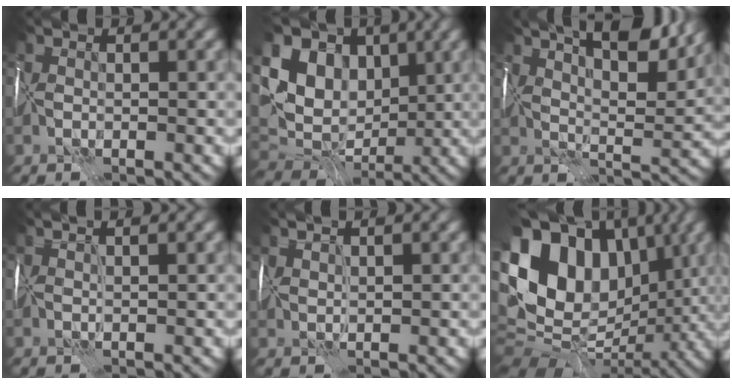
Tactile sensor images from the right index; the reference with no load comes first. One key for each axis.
{"total": 13.4, "fx": 4.0, "fy": 10.8, "fz": 6.7, "tx": -0.159, "ty": 0.031, "tz": 0.069}
{"total": 10.3, "fx": 7.1, "fy": 2.7, "fz": 7.0, "tx": -0.096, "ty": 0.020, "tz": 0.090}
{"total": 3.1, "fx": 1.9, "fy": 0.8, "fz": 2.3, "tx": -0.021, "ty": 0.026, "tz": 0.010}
{"total": 1.7, "fx": 1.6, "fy": 0.1, "fz": 0.6, "tx": -0.010, "ty": 0.012, "tz": 0.032}
{"total": 14.8, "fx": 4.0, "fy": 11.0, "fz": 9.1, "tx": -0.162, "ty": 0.033, "tz": 0.075}